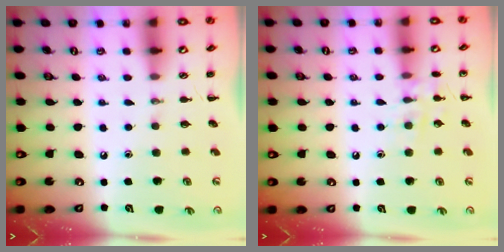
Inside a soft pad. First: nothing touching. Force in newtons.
{"total": 7.3, "press": 7.2, "slide": 1.6}